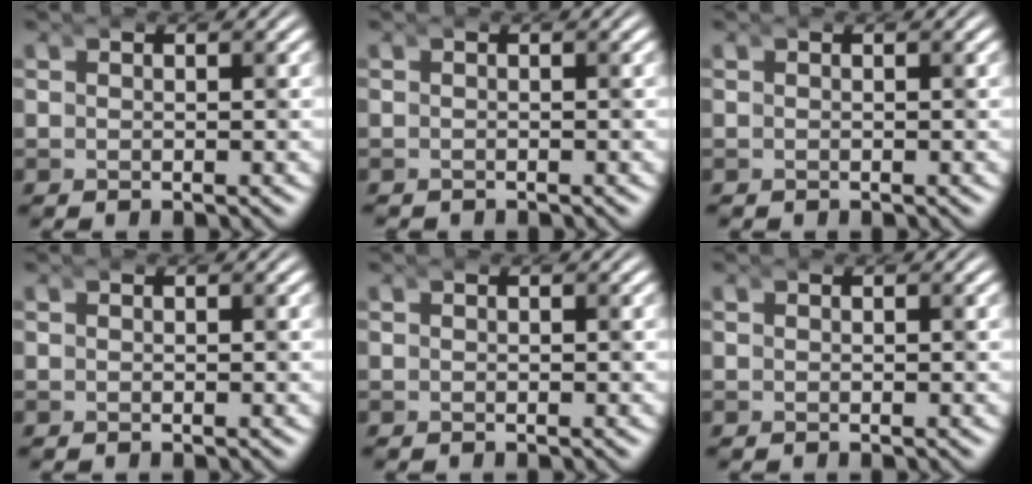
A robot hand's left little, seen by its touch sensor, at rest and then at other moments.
{"total": 0.7, "force": [-0.7, 0.0, -0.1], "torque": [-0.003, -0.007, -0.007]}
{"total": 0.0}
{"total": 0.0}
{"total": 0.0}
{"total": 0.0}